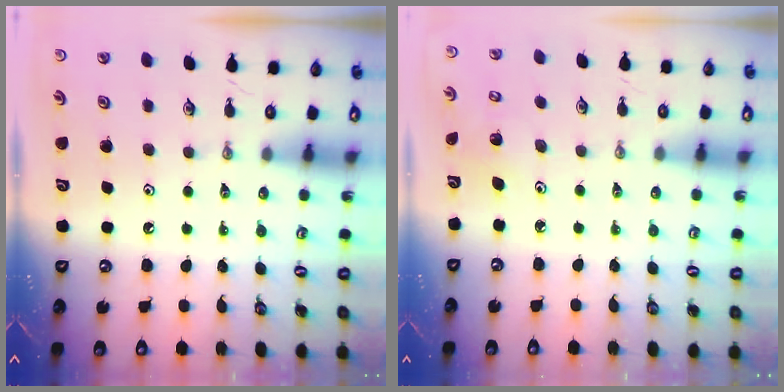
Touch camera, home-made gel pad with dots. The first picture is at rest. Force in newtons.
{"total": 2.8, "press": 2.8, "slide": 0.2}